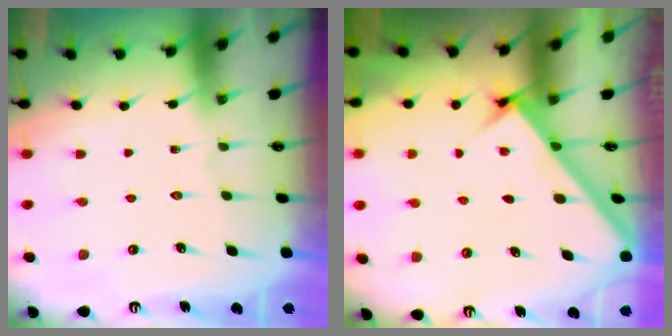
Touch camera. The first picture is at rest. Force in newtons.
{"total": 2.8, "press": 2.7, "slide": 0.4}